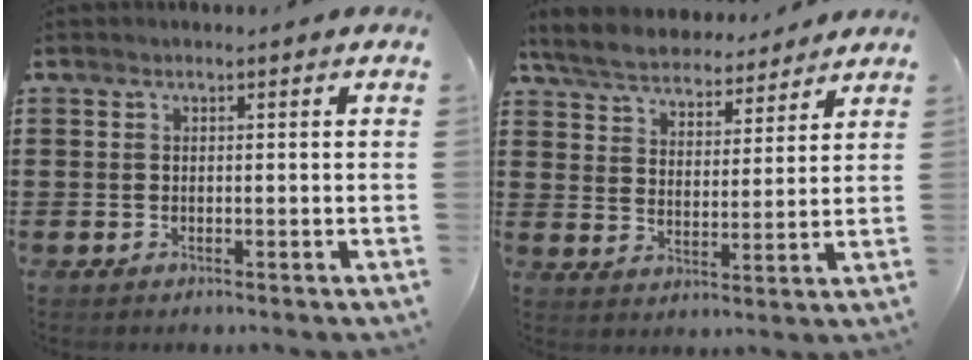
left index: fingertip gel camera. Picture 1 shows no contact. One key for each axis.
{"total": 5.7, "fx": 5.5, "fy": 0.9, "fz": 0.9, "tx": -0.047, "ty": -0.032, "tz": 0.096}